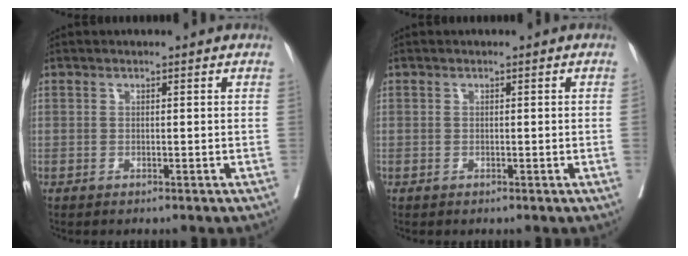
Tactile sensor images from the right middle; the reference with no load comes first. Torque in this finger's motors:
{"motor_torque": [1.21, -0.92, -0.03, -0.21]}